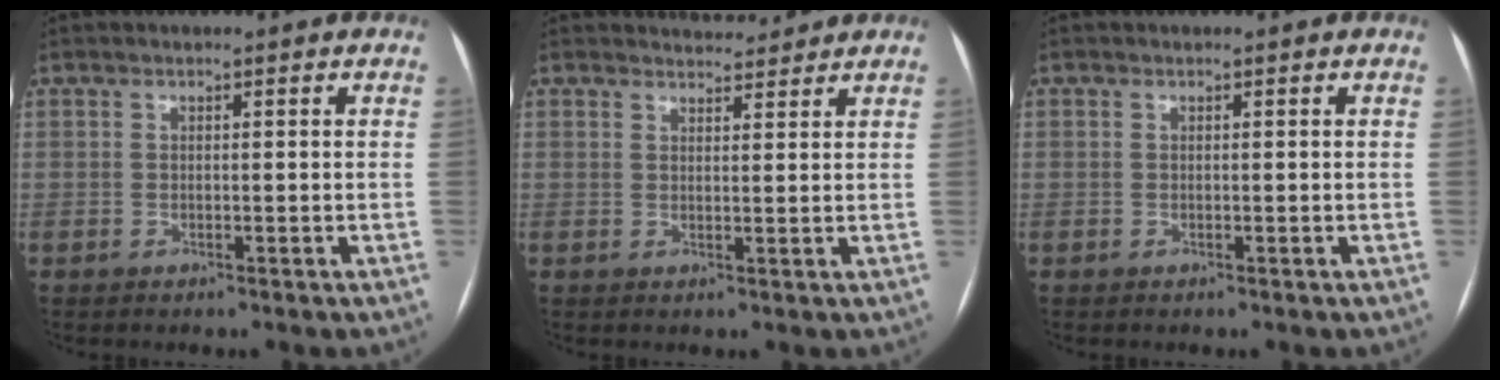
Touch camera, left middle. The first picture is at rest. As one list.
[{"total": 3.8, "force": [3.8, 0.6, 0.1], "torque": [-0.008, 0.009, 0.052]}, {"total": 0.0}]